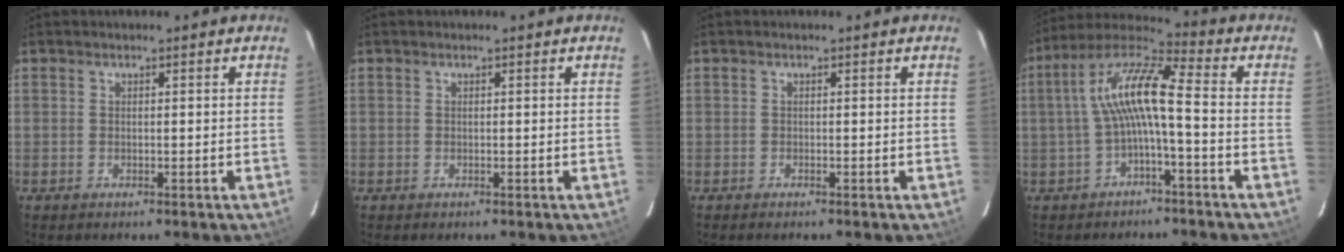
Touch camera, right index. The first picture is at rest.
{"total": 0.0}
{"total": 0.0}
{"total": 10.4, "force": [-1.3, 1.8, 10.2], "torque": [-0.214, 0.026, -0.030]}